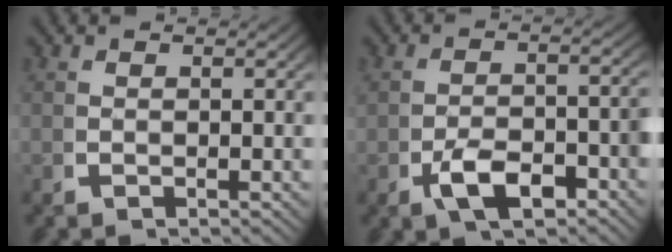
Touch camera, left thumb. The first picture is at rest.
{"total": 4.9, "force": [-2.0, 2.3, 3.9], "torque": [-0.062, -0.009, -0.028]}